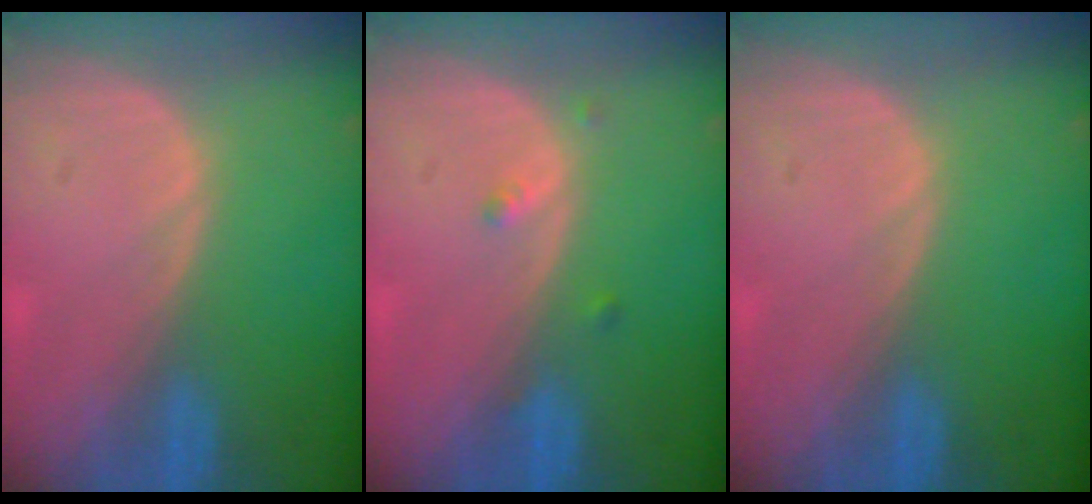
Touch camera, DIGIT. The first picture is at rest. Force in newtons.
{"total": 1.6, "press": 1.3, "slide": 0.8}
{"total": 0.0}